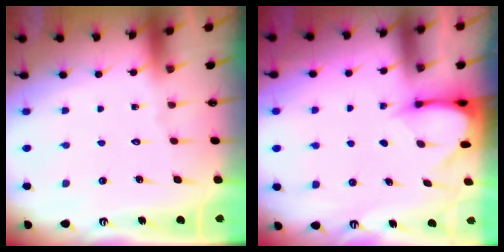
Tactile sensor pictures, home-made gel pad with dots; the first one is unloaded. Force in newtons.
{"total": 3.7, "press": 3.7, "slide": 0.2}